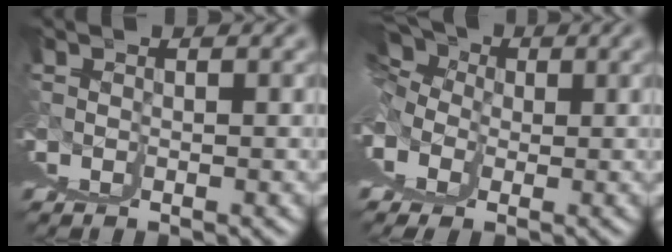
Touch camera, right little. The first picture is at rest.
{"total": 4.9, "force": [3.6, 0.6, 3.2], "torque": [-0.039, 0.025, 0.052]}